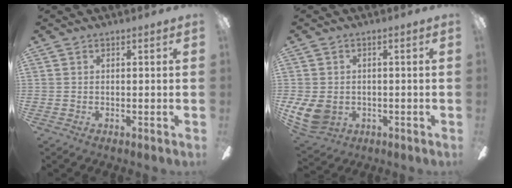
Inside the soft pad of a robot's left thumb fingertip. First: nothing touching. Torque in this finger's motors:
{"motor_torque": [-0.32, 0.64, 0.23, -0.20, 0.16]}